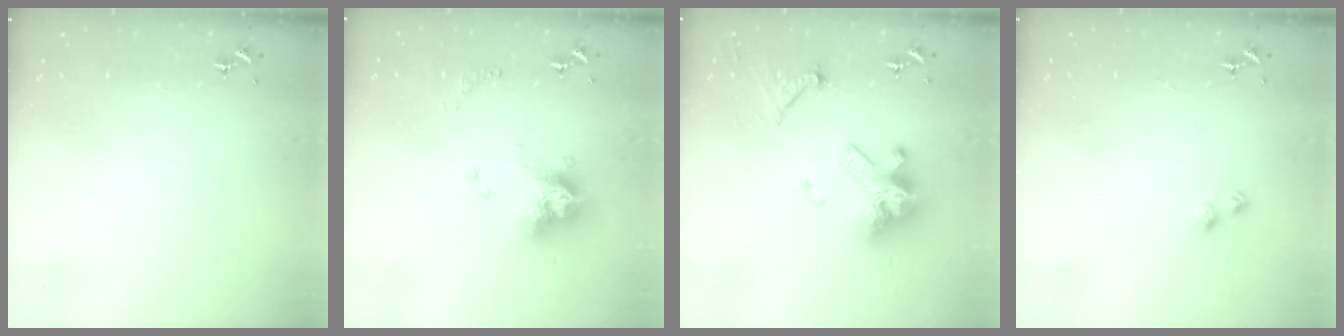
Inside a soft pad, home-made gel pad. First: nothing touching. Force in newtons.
{"total": 13.2, "press": 13.2, "slide": 0.8}
{"total": 15.0, "press": 14.8, "slide": 2.2}
{"total": 2.8, "press": 2.7, "slide": 0.4}